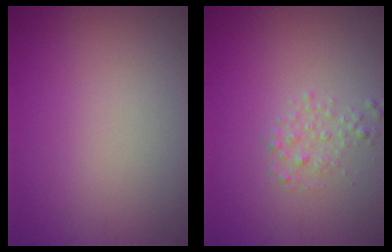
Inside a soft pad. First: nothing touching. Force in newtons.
{"total": 1.4, "press": 1.4, "slide": 0.0}